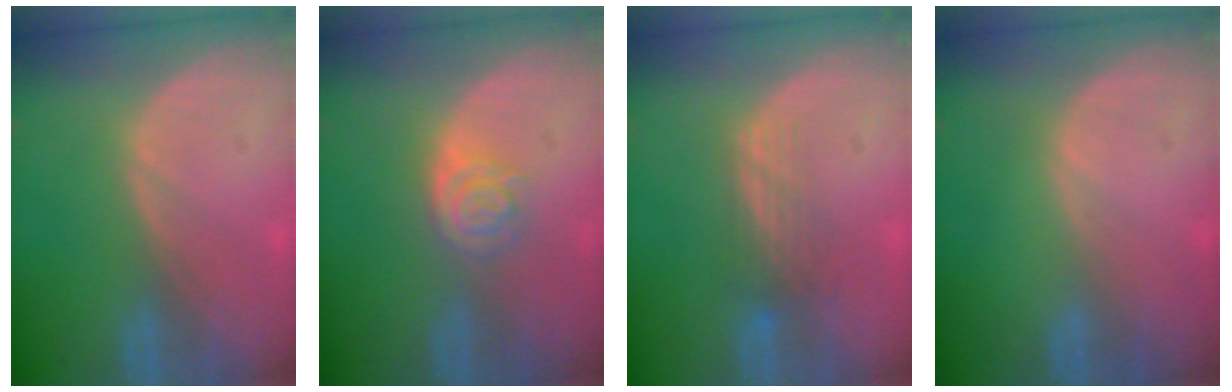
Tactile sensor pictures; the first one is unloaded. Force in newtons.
{"total": 4.1, "press": 3.6, "slide": 1.9}
{"total": 3.5, "press": 2.8, "slide": 2.1}
{"total": 0.0}